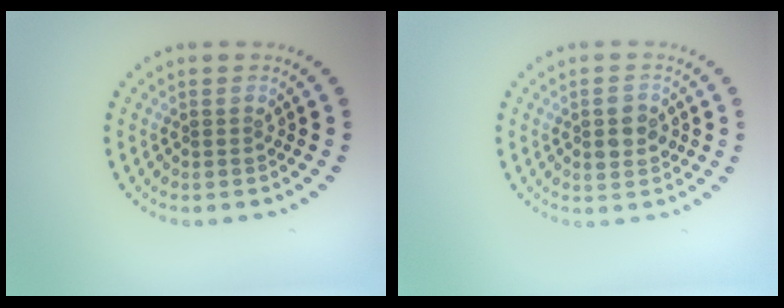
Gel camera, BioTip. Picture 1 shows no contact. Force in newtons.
{"total": 2.8, "press": 2.8, "slide": 0.1}